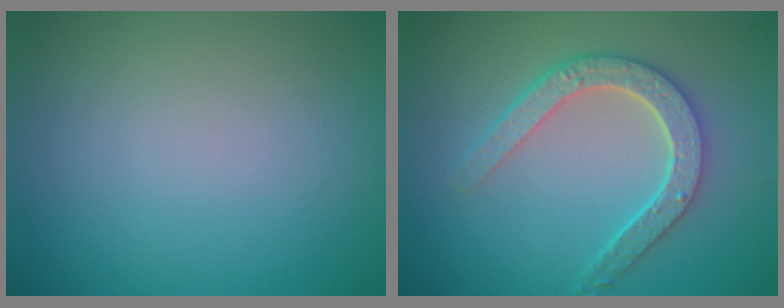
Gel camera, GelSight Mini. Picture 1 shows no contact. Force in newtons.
{"total": 4.6, "press": 3.7, "slide": 2.6}